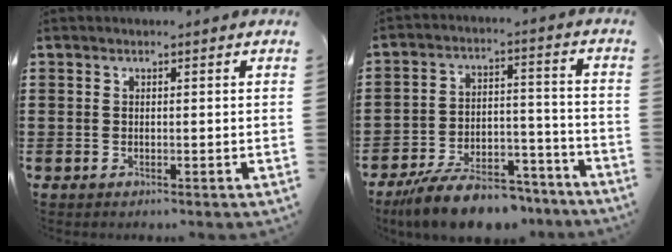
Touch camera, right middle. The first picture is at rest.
{"total": 9.9, "force": [-8.6, 2.5, 4.0], "torque": [-0.066, 0.031, -0.161]}